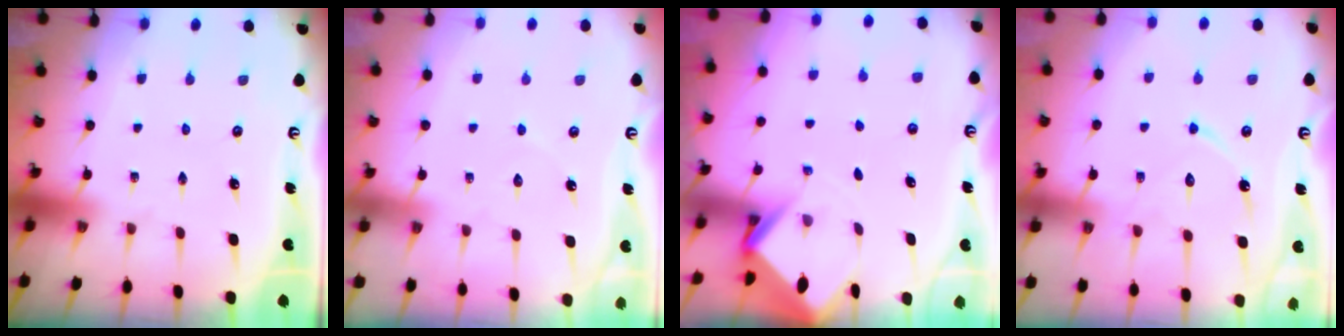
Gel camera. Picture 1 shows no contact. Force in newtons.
{"total": 2.4, "press": 2.4, "slide": 0.3}
{"total": 3.1, "press": 3.1, "slide": 0.2}
{"total": 11.6, "press": 11.5, "slide": 1.0}